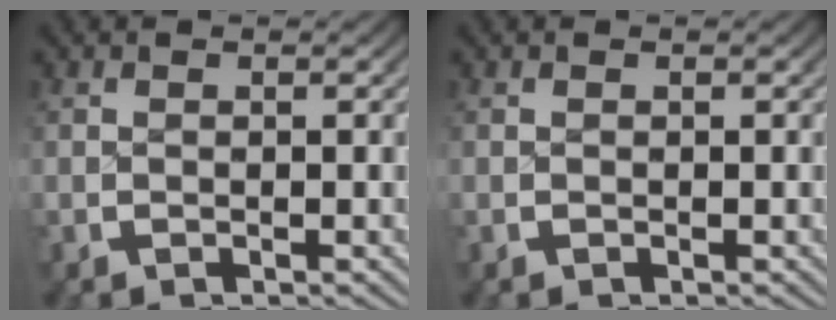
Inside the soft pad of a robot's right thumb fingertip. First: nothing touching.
{"total": 0.0}